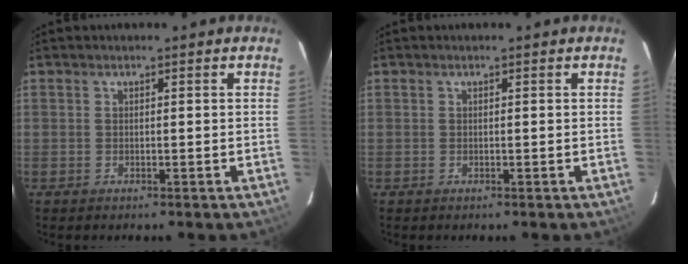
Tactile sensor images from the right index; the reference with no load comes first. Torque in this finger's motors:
{"motor_torque": [0.00, 0.00, 0.00, 0.00]}